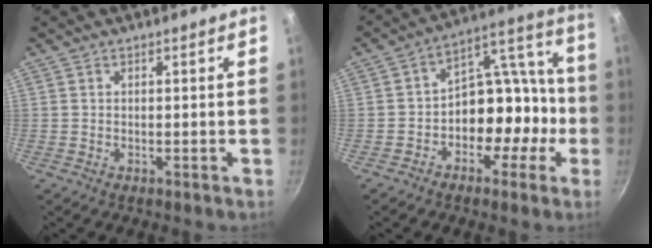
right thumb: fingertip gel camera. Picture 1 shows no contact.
{"total": 13.8, "force": [-4.2, 9.8, 8.7], "torque": [-0.058, 0.089, -0.062]}